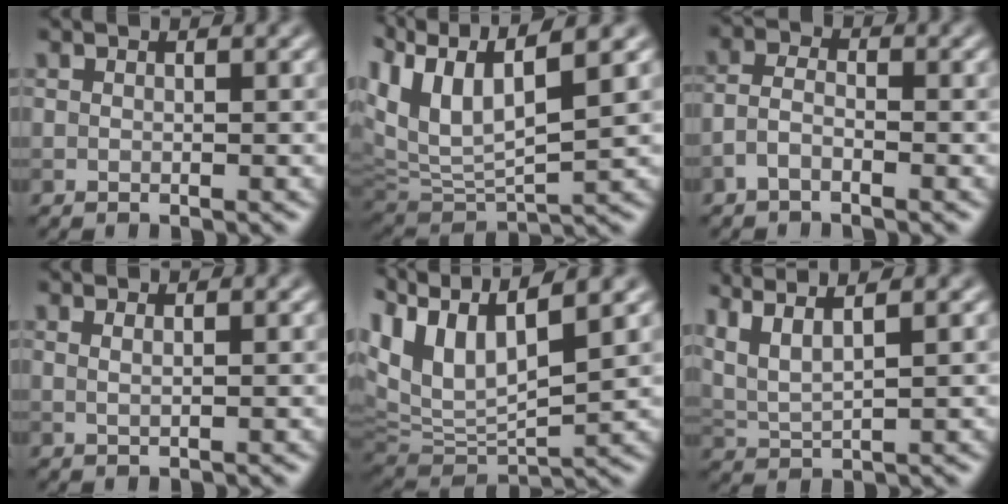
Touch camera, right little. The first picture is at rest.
{"total": 8.8, "force": [4.7, 2.9, 6.8], "torque": [-0.149, 0.014, 0.090]}
{"total": 2.1, "force": [-1.3, 0.9, 1.4], "torque": [-0.030, 0.005, -0.034]}
{"total": 1.0, "force": [0.5, 0.4, 0.8], "torque": [-0.008, -0.003, 0.003]}
{"total": 10.1, "force": [5.4, 4.4, 7.3], "torque": [-0.164, 0.017, 0.110]}
{"total": 5.4, "force": [3.5, 1.5, 3.8], "torque": [-0.075, 0.023, 0.051]}